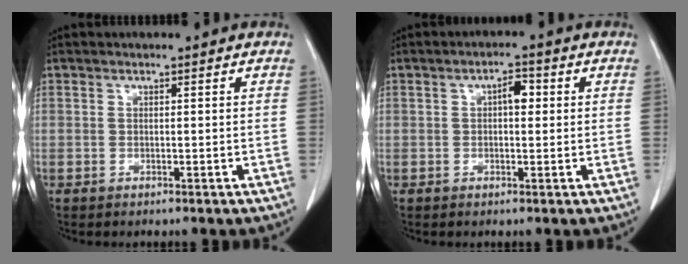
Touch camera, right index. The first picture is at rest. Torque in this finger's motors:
{"motor_torque": [0.33, 0.06, 0.07, 0.03]}